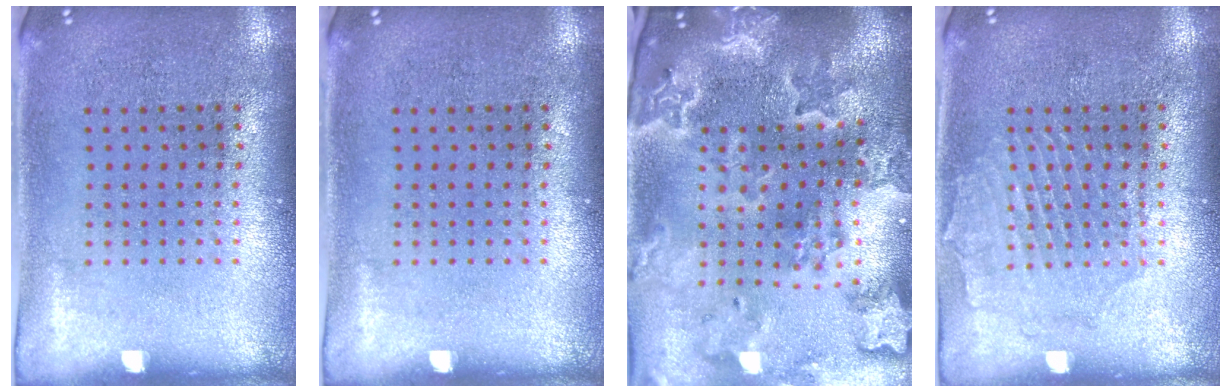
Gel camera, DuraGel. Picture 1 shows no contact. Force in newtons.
{"total": 0.0}
{"total": 3.5, "press": 3.1, "slide": 1.6}
{"total": 1.5, "press": 1.5, "slide": 0.1}